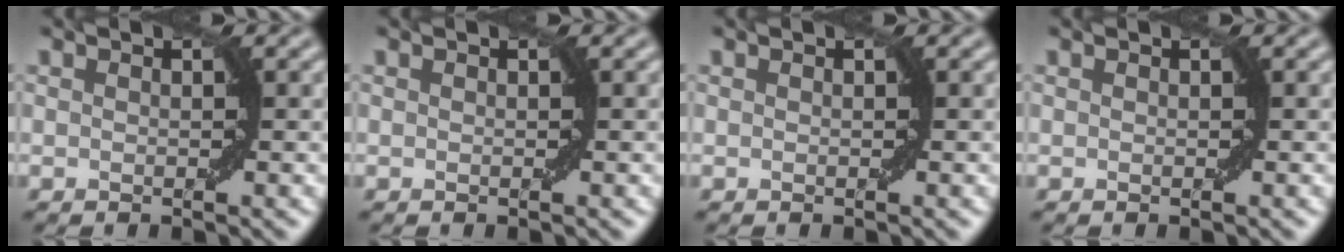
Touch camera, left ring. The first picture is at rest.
{"total": 0.0}
{"total": 0.0}
{"total": 0.0}